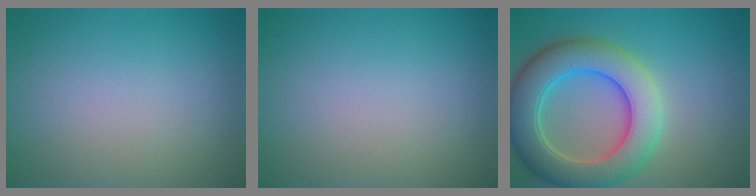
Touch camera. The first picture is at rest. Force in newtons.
{"total": 0.0}
{"total": 8.3, "press": 8.3, "slide": 0.3}